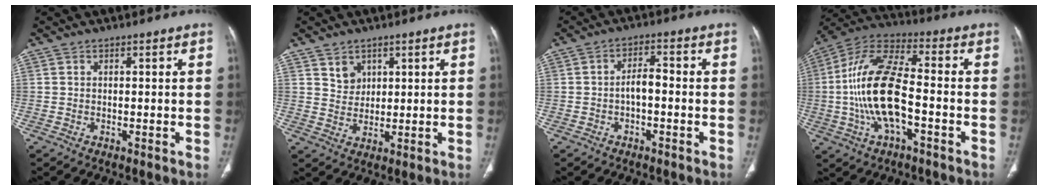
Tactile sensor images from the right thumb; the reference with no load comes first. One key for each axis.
{"total": 3.7, "fx": 2.2, "fy": 2.8, "fz": 1.1, "tx": -0.002, "ty": -0.020, "tz": 0.048}
{"total": 3.5, "fx": -0.9, "fy": 1.6, "fz": 2.9, "tx": -0.045, "ty": 0.020, "tz": -0.019}
{"total": 17.1, "fx": -2.9, "fy": 7.1, "fz": 15.3, "tx": -0.309, "ty": 0.036, "tz": -0.057}